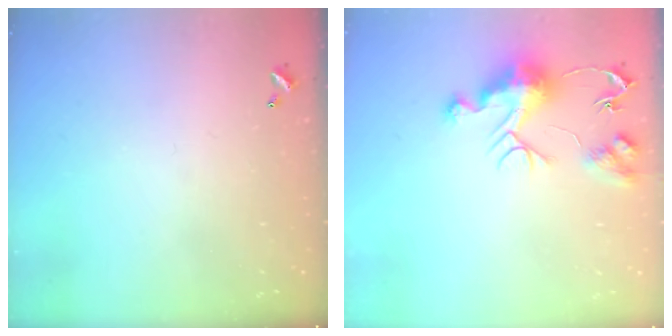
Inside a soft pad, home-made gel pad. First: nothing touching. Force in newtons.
{"total": 10.9, "press": 10.9, "slide": 0.9}